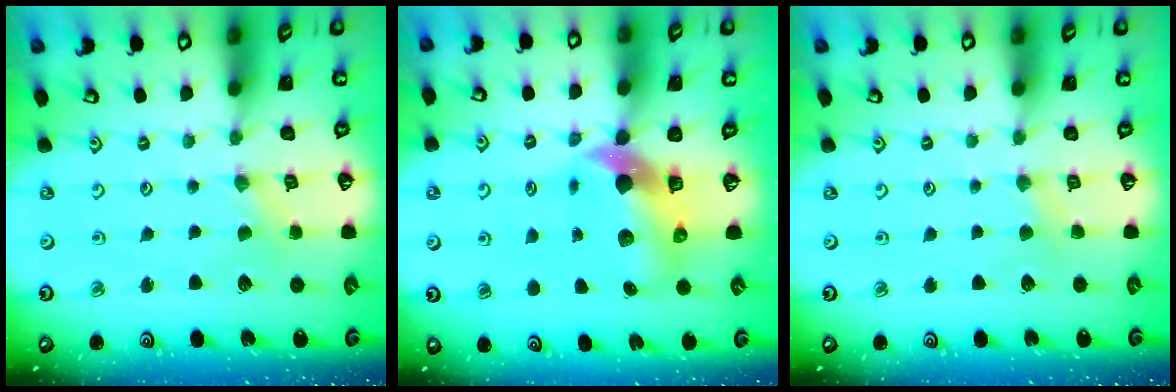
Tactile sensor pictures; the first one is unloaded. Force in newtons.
{"total": 8.6, "press": 8.5, "slide": 1.5}
{"total": 2.7, "press": 2.7, "slide": 0.5}